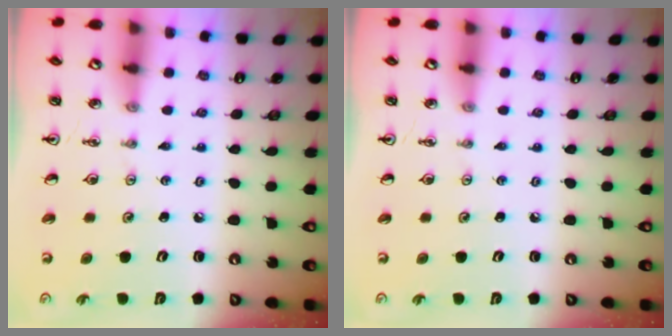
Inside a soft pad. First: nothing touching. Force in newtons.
{"total": 0.0}